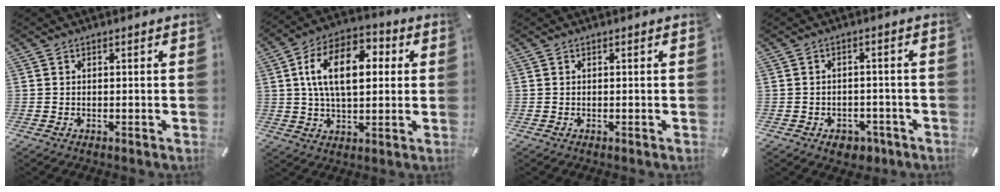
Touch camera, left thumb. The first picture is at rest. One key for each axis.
{"total": 15.1, "fx": 3.0, "fy": 9.0, "fz": 11.8, "tx": -0.213, "ty": 0.008, "tz": 0.049}
{"total": 0.0}
{"total": 4.5, "fx": -2.6, "fy": 3.2, "fz": 1.9, "tx": -0.033, "ty": 0.014, "tz": -0.045}